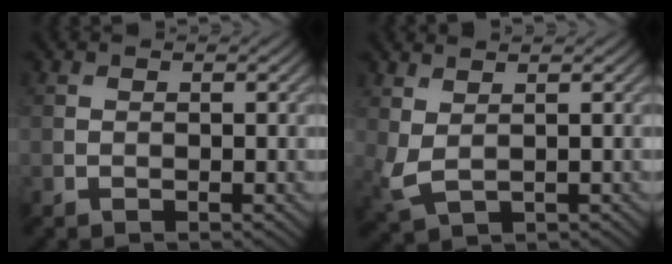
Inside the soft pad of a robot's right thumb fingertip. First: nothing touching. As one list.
[{"total": 3.5, "force": [1.0, 1.7, 2.8], "torque": [-0.087, 0.001, 0.023]}]